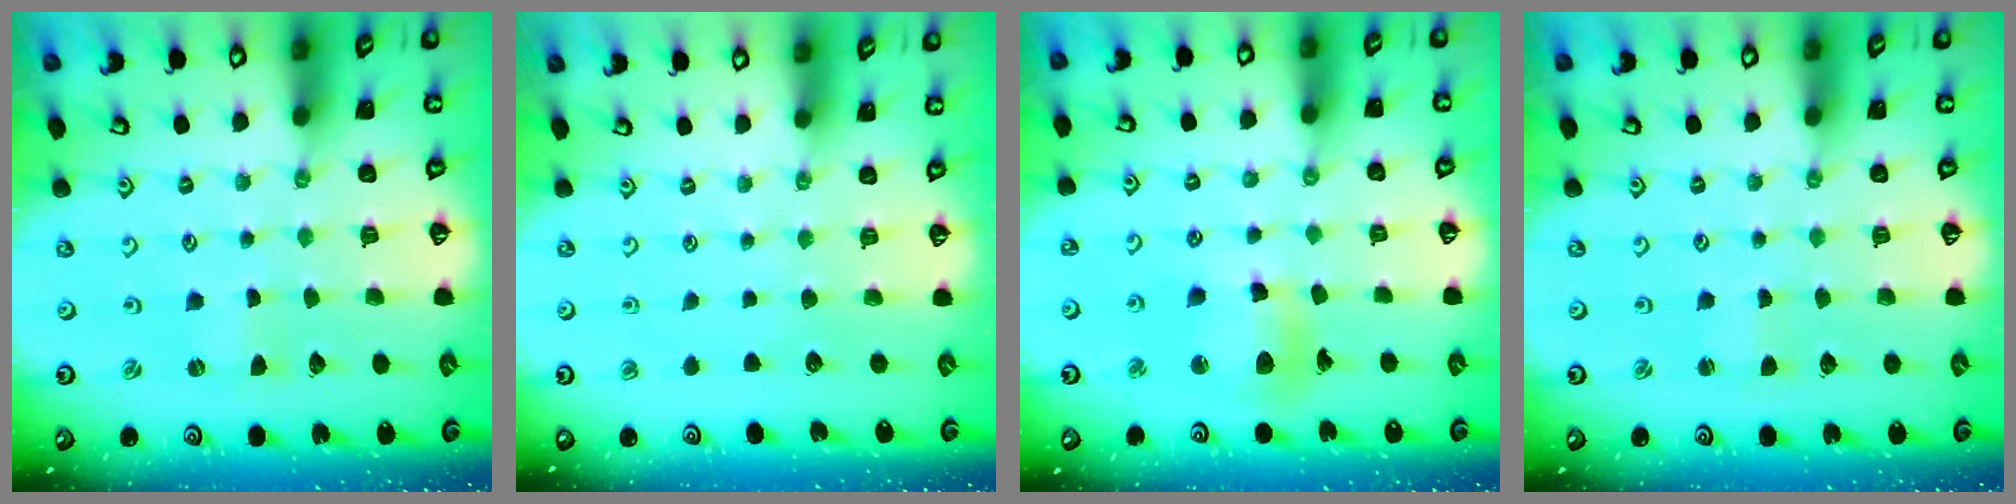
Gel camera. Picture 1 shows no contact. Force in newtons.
{"total": 0.0}
{"total": 12.2, "press": 12.1, "slide": 1.4}
{"total": 0.8, "press": 0.8, "slide": 0.0}